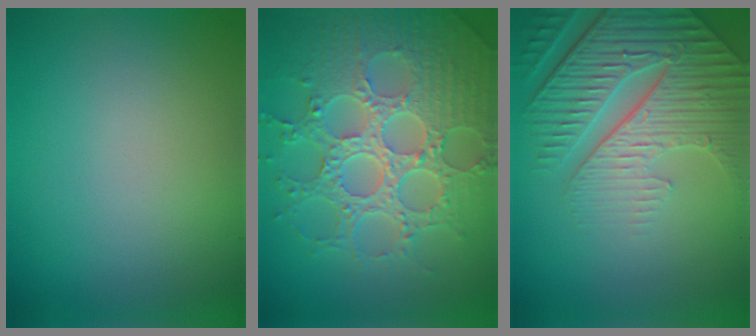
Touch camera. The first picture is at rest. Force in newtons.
{"total": 8.5, "press": 6.2, "slide": 5.9}
{"total": 8.3, "press": 6.0, "slide": 5.8}